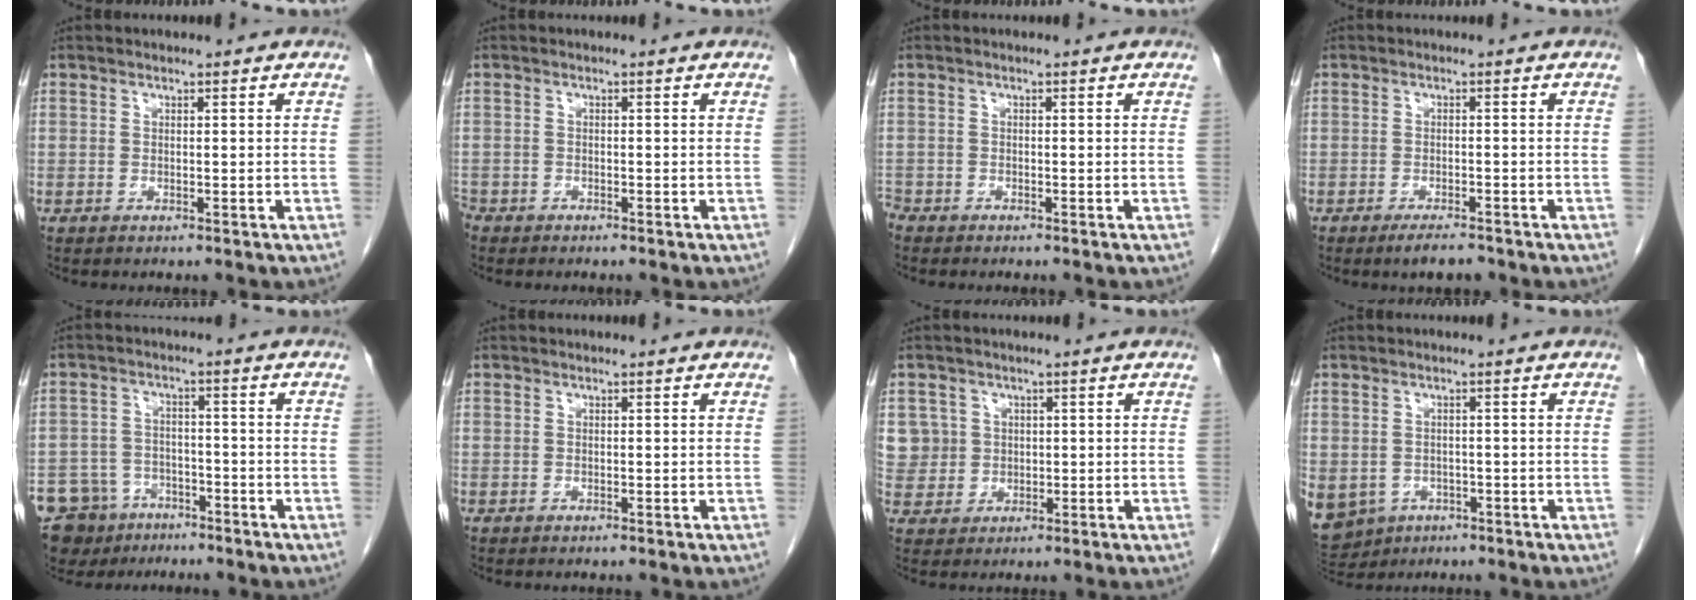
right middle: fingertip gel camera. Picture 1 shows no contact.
{"total": 2.2, "force": [-1.9, 1.1, 0.5], "torque": [-0.012, -0.001, -0.035]}
{"total": 1.5, "force": [-1.5, 0.4, 0.1], "torque": [-0.001, -0.002, -0.028]}
{"total": 3.2, "force": [-2.4, 0.6, 1.9], "torque": [-0.040, -0.007, -0.036]}
{"total": 10.2, "force": [-7.3, 7.0, 1.6], "torque": [-0.040, 0.015, -0.115]}
{"total": 0.0}
{"total": 6.2, "force": [1.8, 6.0, 0.3], "torque": [-0.003, 0.019, 0.044]}
{"total": 14.8, "force": [-6.4, 12.1, 5.5], "torque": [-0.175, -0.009, -0.080]}